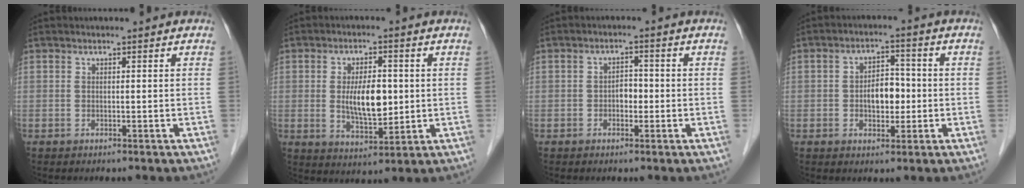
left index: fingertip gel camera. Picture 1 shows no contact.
{"total": 7.7, "force": [0.3, 3.2, 7.0], "torque": [-0.129, -0.004, 0.010]}
{"total": 2.4, "force": [-0.6, 1.5, 1.7], "torque": [-0.022, 0.009, -0.011]}
{"total": 5.3, "force": [-0.7, 3.1, 4.2], "torque": [-0.070, 0.013, -0.011]}